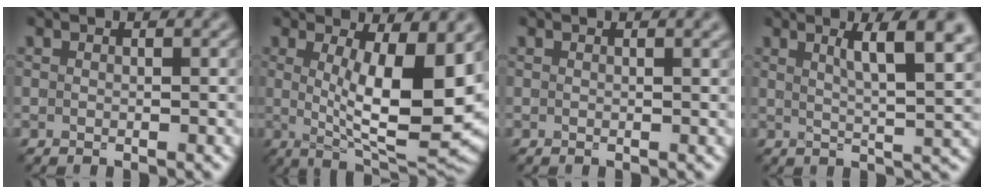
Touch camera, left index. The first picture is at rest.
{"total": 11.0, "force": [1.6, 3.2, 10.4], "torque": [-0.144, -0.017, 0.030]}
{"total": 1.3, "force": [1.0, 0.4, 0.7], "torque": [-0.003, 0.003, 0.009]}
{"total": 7.0, "force": [3.5, 1.7, 5.8], "torque": [-0.060, 0.007, 0.050]}